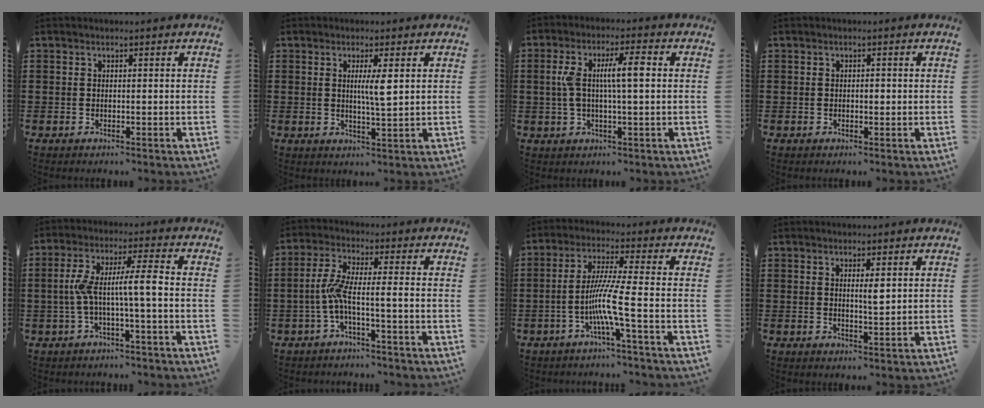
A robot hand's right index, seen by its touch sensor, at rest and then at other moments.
{"total": 4.2, "force": [0.9, 0.4, 4.0], "torque": [-0.080, -0.001, 0.012]}
{"total": 7.2, "force": [0.9, 1.7, 6.9], "torque": [-0.137, 0.002, 0.011]}
{"total": 1.0, "force": [-0.1, 0.4, 0.9], "torque": [-0.018, 0.001, -0.002]}
{"total": 7.5, "force": [-0.8, 0.8, 7.4], "torque": [-0.141, 0.004, -0.022]}
{"total": 5.7, "force": [-1.9, 0.3, 5.3], "torque": [-0.117, -0.006, -0.044]}
{"total": 7.8, "force": [-2.5, -0.6, 7.4], "torque": [-0.155, -0.017, -0.055]}
{"total": 2.5, "force": [0.7, 0.4, 2.3], "torque": [-0.048, 0.002, 0.011]}